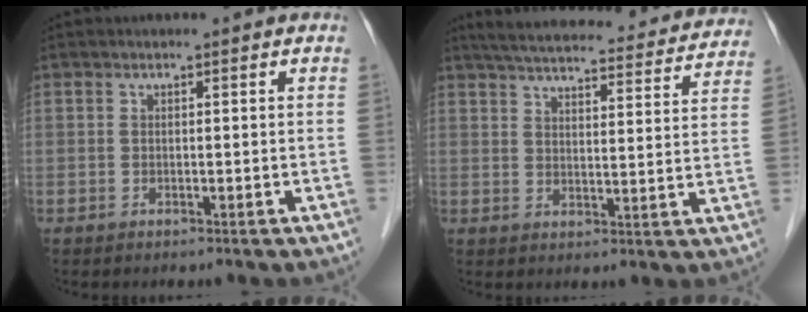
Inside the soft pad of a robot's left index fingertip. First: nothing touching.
{"total": 26.5, "force": [24.2, 4.7, 9.5], "torque": [-0.152, -0.009, 0.300]}